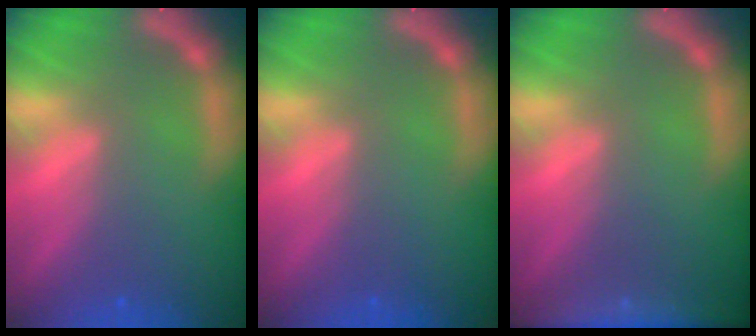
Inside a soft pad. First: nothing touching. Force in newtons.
{"total": 0.0}
{"total": 7.4}